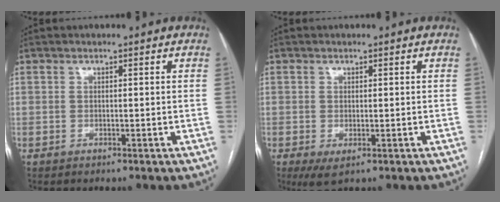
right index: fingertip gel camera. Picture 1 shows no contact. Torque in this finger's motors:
{"motor_torque": [0.98, -0.71, 0.10, 0.01]}